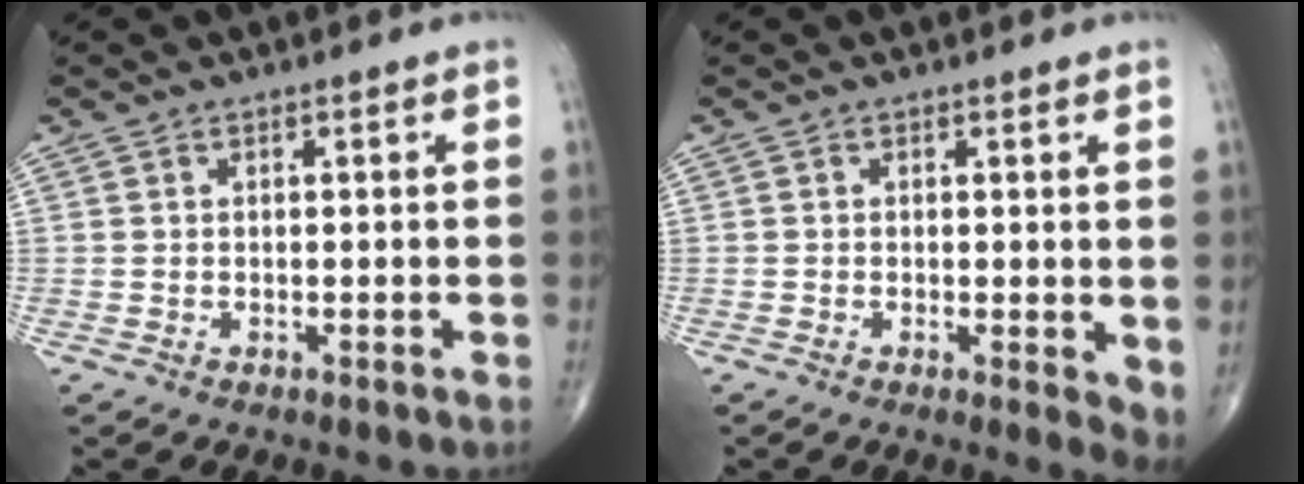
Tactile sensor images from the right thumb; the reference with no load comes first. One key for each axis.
{"total": 3.6, "fx": 0.0, "fy": 1.2, "fz": 3.3, "tx": -0.045, "ty": -0.010, "tz": -0.003}